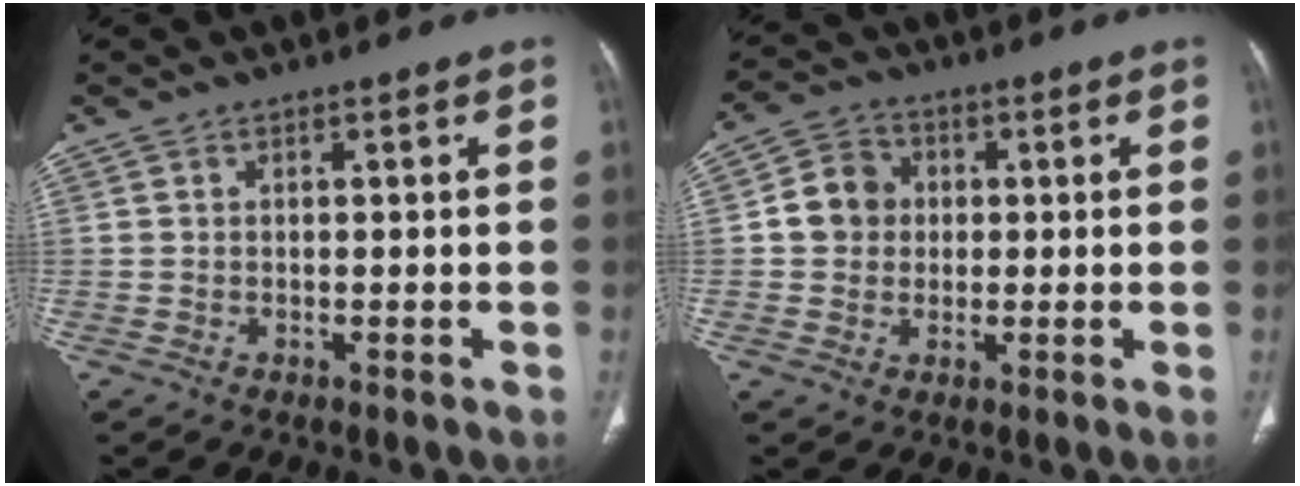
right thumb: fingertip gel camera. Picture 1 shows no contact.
{"total": 7.1, "force": [0.5, 6.4, 2.9], "torque": [-0.030, 0.011, -0.002]}